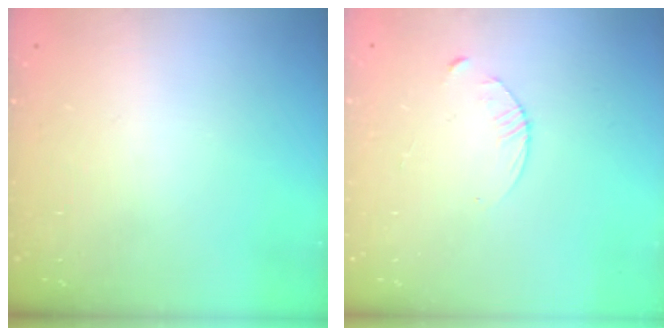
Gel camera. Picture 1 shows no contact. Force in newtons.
{"total": 3.8, "press": 3.7, "slide": 0.5}